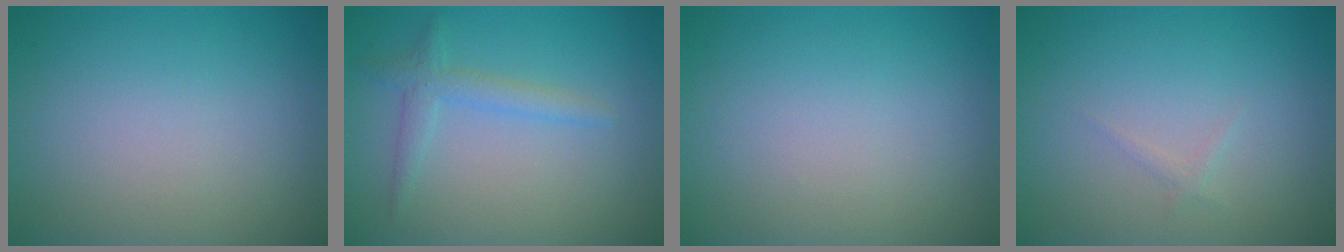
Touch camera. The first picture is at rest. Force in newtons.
{"total": 2.0, "press": 2.0, "slide": 0.1}
{"total": 0.0}
{"total": 0.6, "press": 0.6, "slide": 0.1}